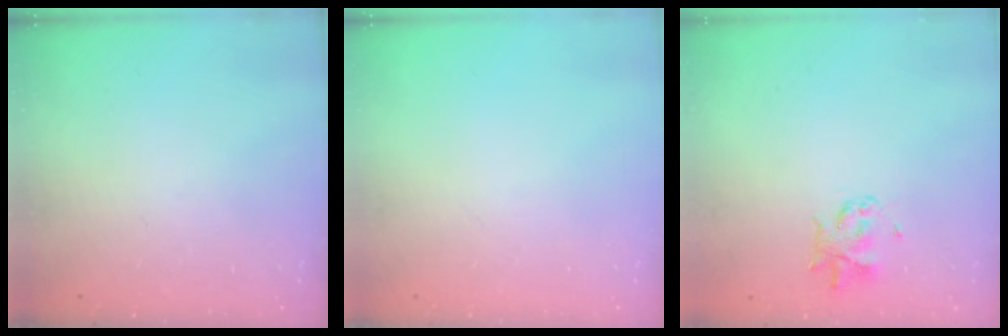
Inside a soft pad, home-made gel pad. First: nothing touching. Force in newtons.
{"total": 0.0}
{"total": 3.0, "press": 2.9, "slide": 0.4}